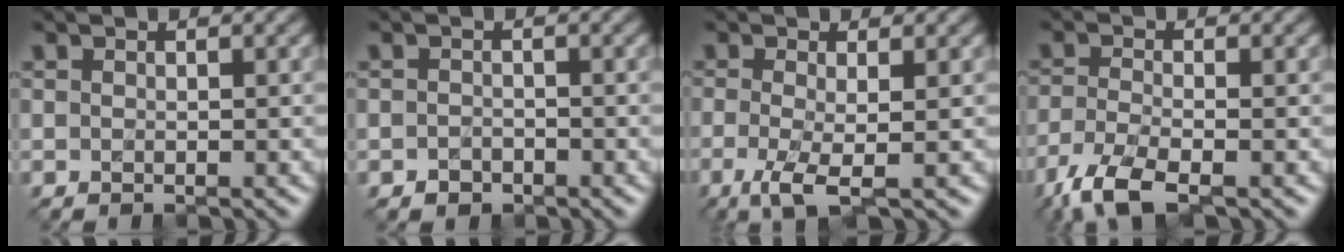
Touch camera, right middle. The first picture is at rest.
{"total": 0.6, "force": [-0.4, 0.3, -0.4], "torque": [0.001, 0.010, -0.007]}
{"total": 3.3, "force": [-1.2, 0.6, 2.9], "torque": [-0.071, -0.002, -0.031]}
{"total": 4.5, "force": [-3.3, 1.1, 2.9], "torque": [-0.077, -0.005, -0.075]}